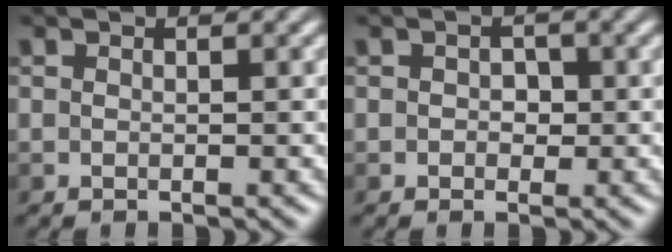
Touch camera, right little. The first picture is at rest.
{"total": 2.0, "force": [0.4, 1.7, 0.8], "torque": [0.010, 0.006, -0.013]}